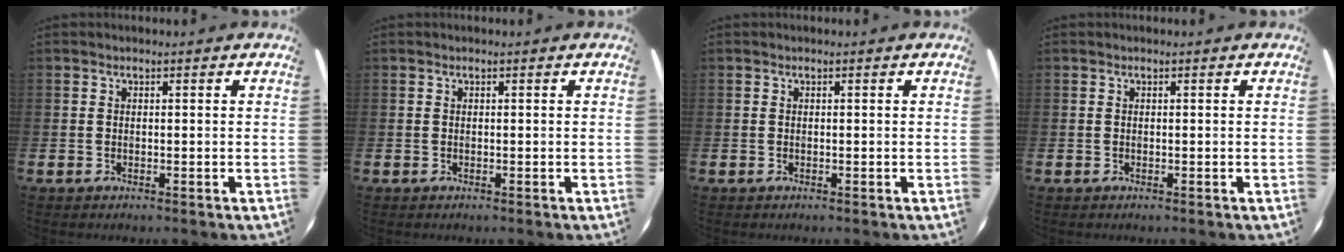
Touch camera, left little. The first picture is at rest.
{"total": 0.0}
{"total": 0.0}
{"total": 0.0}